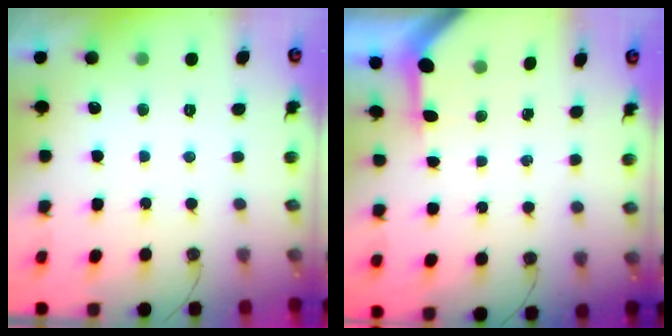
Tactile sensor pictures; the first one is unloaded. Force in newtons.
{"total": 3.1, "press": 3.0, "slide": 0.3}